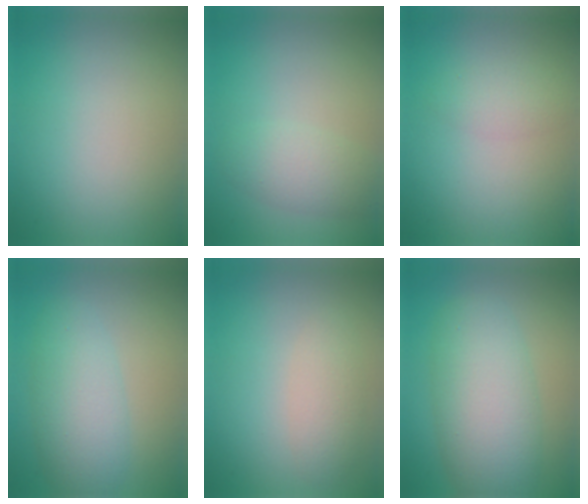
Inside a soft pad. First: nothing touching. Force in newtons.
{"total": 2.7, "press": 2.7, "slide": 0.1}
{"total": 1.8, "press": 1.8, "slide": 0.0}
{"total": 4.9, "press": 4.9, "slide": 0.2}
{"total": 2.1, "press": 2.1, "slide": 0.1}
{"total": 7.5, "press": 7.5, "slide": 0.3}